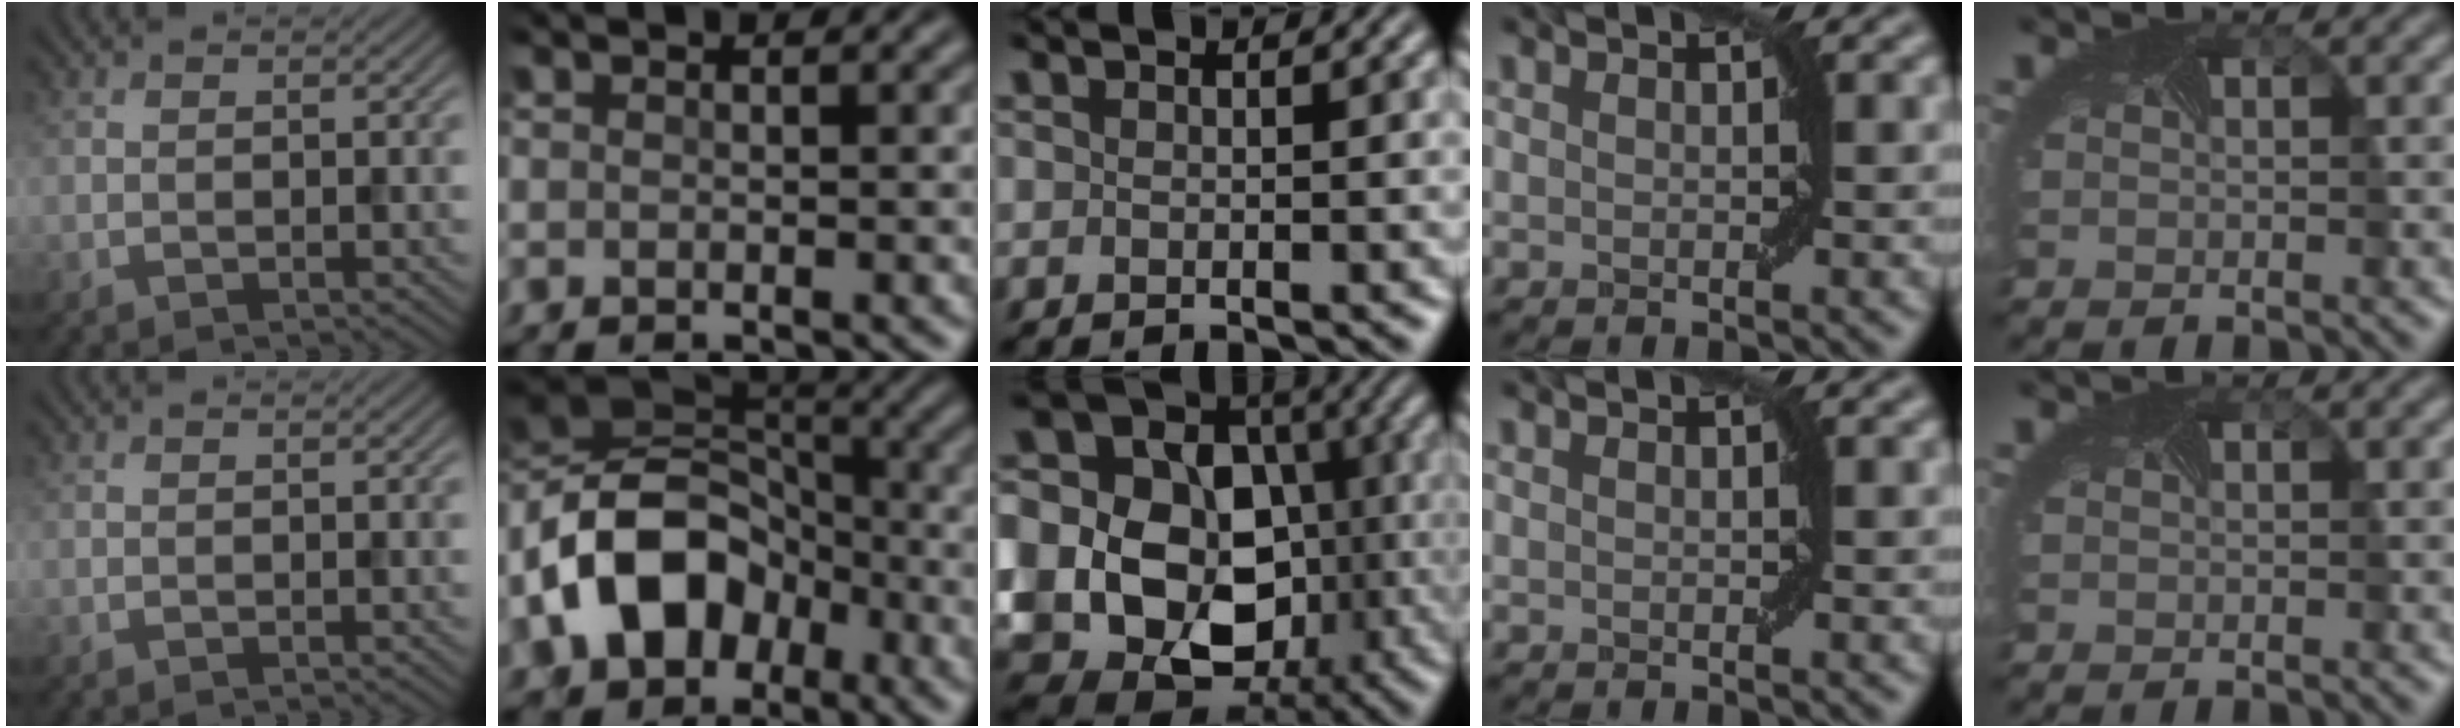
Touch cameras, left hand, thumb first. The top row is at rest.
{"index": {"total": 13.0, "force": [-4.7, 9.4, 7.6], "torque": [-0.172, -0.007, -0.094]}, "middle": {"total": 22.2, "force": [-3.2, 19.4, 10.2], "torque": [-0.209, -0.009, -0.080]}}